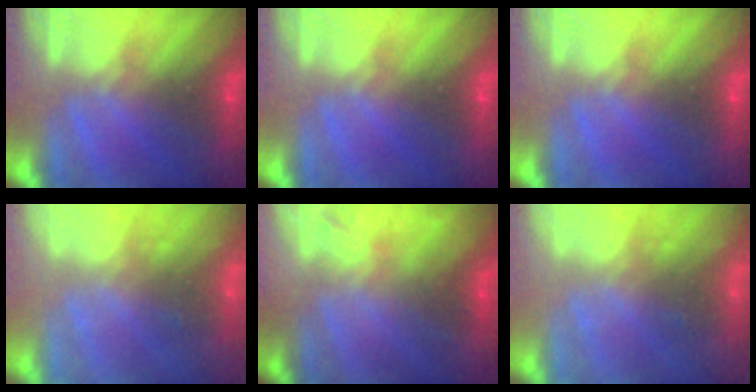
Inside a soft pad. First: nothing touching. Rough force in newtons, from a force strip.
{"total": 0.0}
{"total": 0.0}
{"total": 2.2}
{"total": 2.2}
{"total": 2.2}